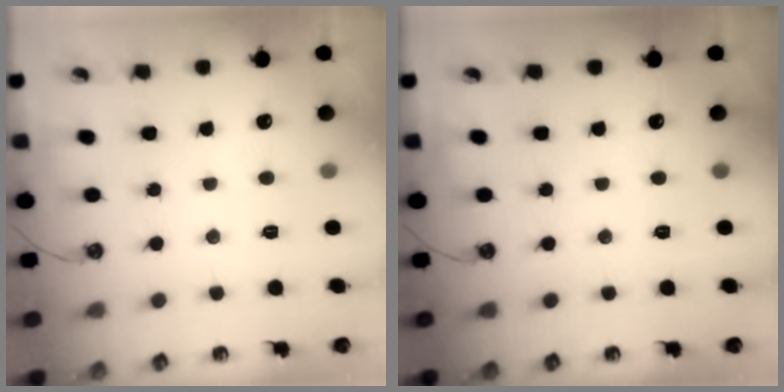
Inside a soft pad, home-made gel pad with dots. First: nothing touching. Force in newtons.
{"total": 0.0}